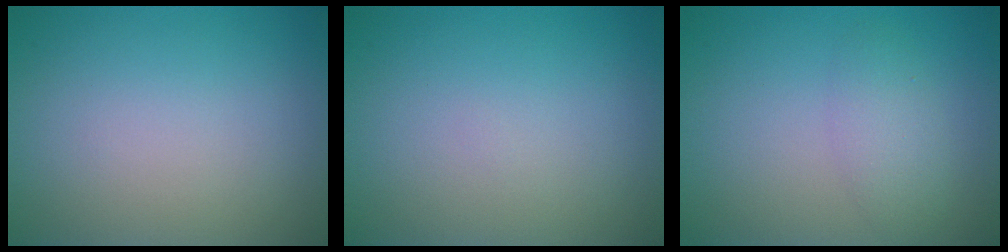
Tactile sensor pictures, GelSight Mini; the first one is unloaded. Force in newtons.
{"total": 0.0}
{"total": 2.2, "press": 2.2, "slide": 0.1}